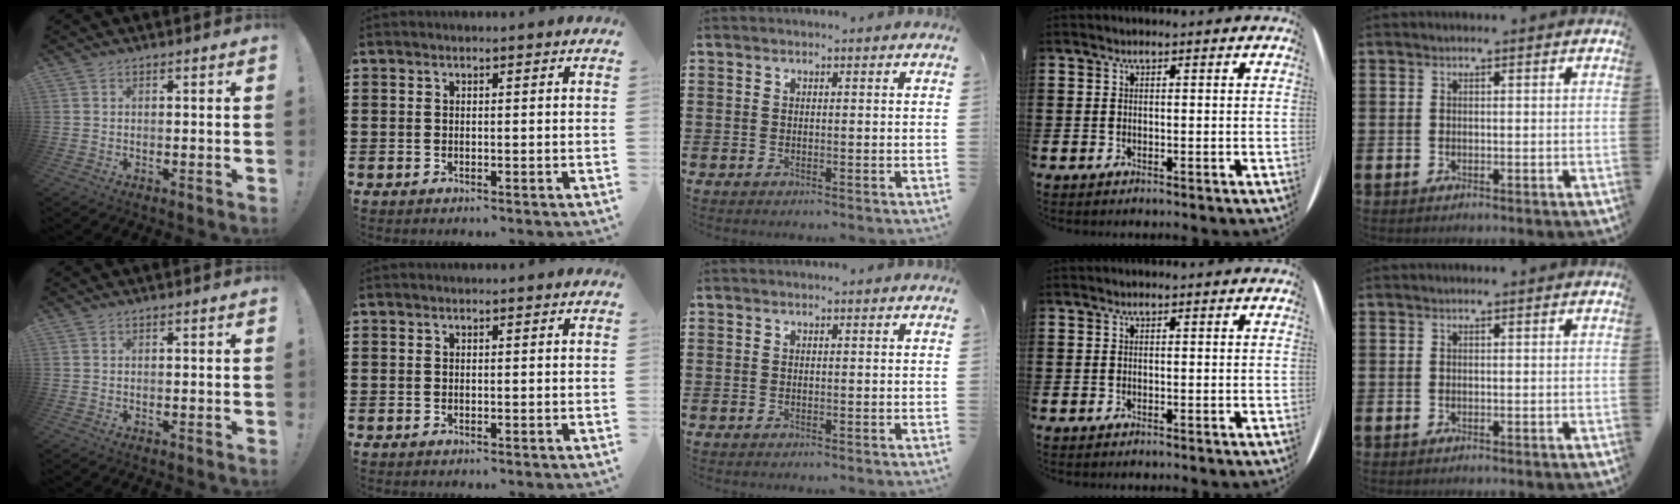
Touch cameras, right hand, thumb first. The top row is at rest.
{}